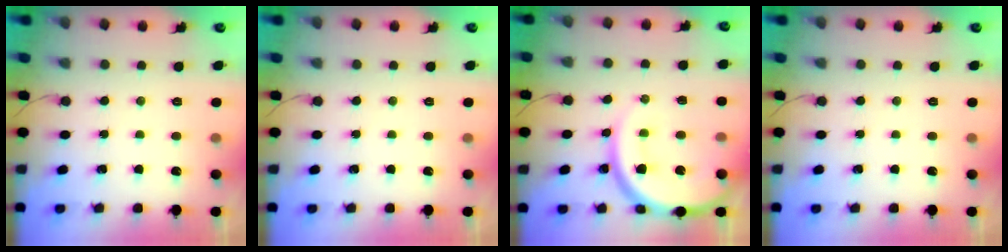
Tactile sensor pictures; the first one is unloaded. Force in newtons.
{"total": 0.0}
{"total": 15.3, "press": 15.2, "slide": 1.2}
{"total": 0.0}